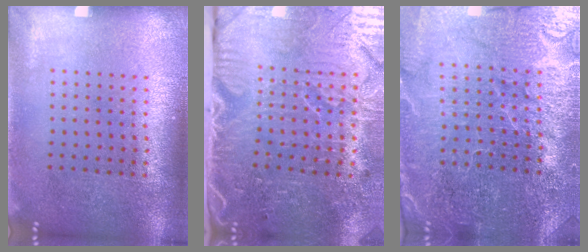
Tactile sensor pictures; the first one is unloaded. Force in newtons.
{"total": 5.3, "press": 4.4, "slide": 2.9}
{"total": 4.5, "press": 4.3, "slide": 1.4}